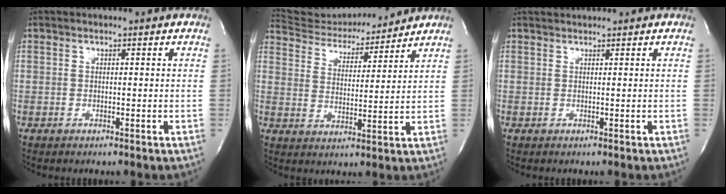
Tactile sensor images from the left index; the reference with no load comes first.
{"total": 13.3, "force": [12.8, 2.0, 3.1], "torque": [-0.053, 0.004, 0.208]}
{"total": 1.6, "force": [1.5, -0.4, 0.3], "torque": [-0.004, 0.014, 0.032]}